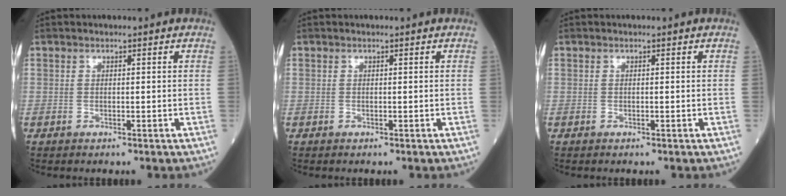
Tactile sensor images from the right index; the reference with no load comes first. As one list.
[{"total": 0.0}, {"total": 0.0}]